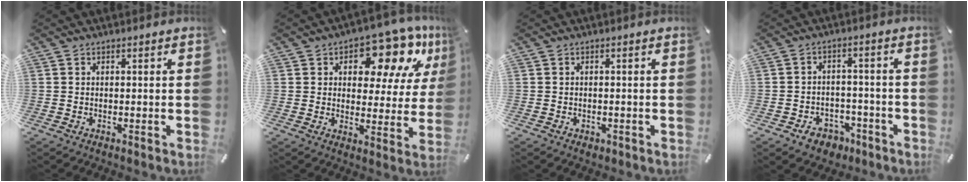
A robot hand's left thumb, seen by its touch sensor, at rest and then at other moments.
{"total": 14.8, "force": [9.3, 7.9, 8.3], "torque": [-0.108, -0.058, 0.156]}
{"total": 1.0, "force": [-0.6, 0.8, 0.3], "torque": [-0.006, 0.003, -0.012]}
{"total": 6.3, "force": [-3.8, 4.5, 2.1], "torque": [-0.033, 0.030, -0.067]}